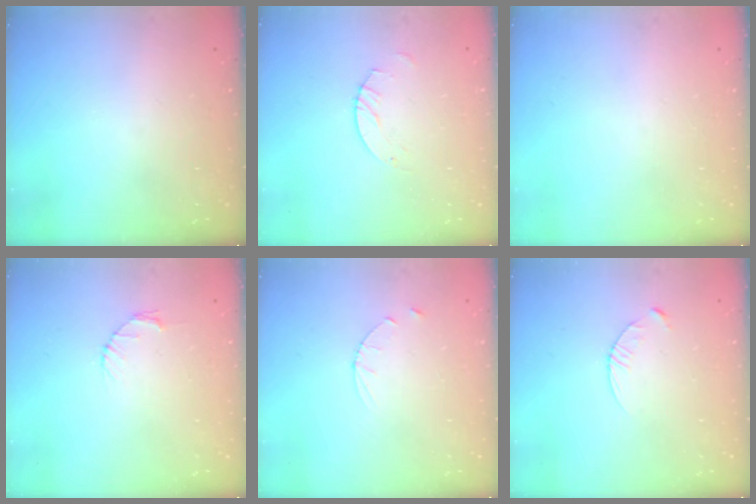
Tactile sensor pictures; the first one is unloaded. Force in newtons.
{"total": 2.5, "press": 2.5, "slide": 0.1}
{"total": 0.0}
{"total": 2.7, "press": 2.7, "slide": 0.4}
{"total": 3.0, "press": 2.9, "slide": 0.4}
{"total": 3.4, "press": 3.4, "slide": 0.4}